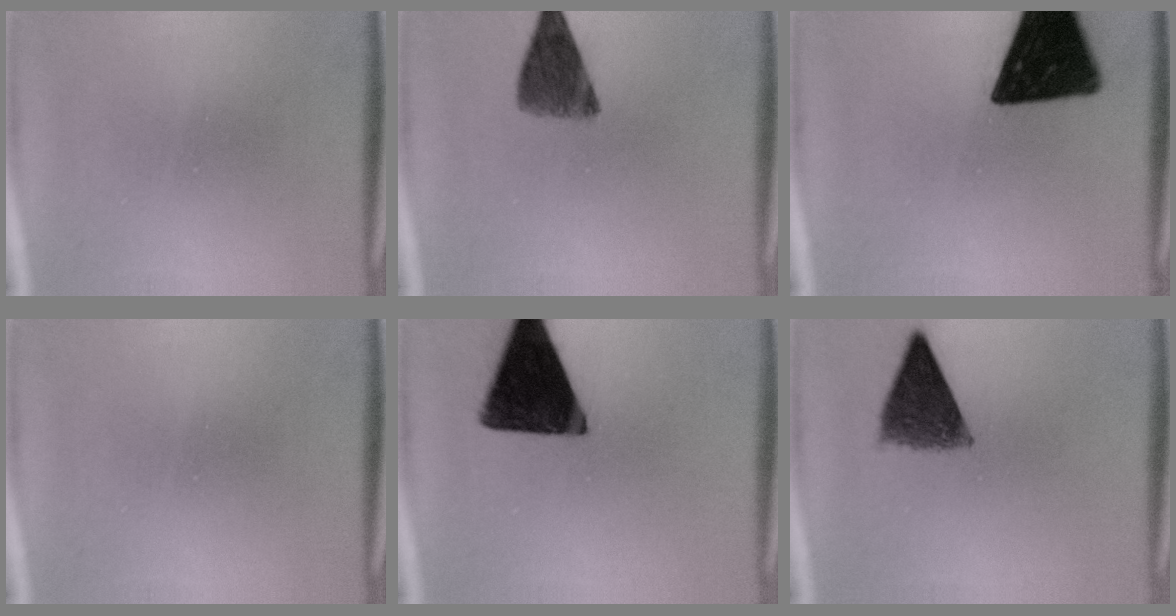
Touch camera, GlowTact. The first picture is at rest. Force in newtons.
{"total": 8.3}
{"total": 18.5}
{"total": 0.0}
{"total": 17.4}
{"total": 8.2}